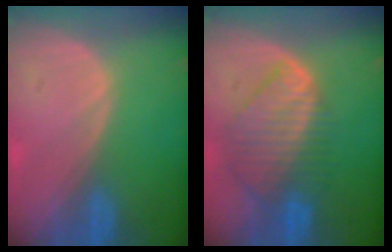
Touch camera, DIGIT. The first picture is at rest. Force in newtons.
{"total": 8.7, "press": 7.7, "slide": 4.2}